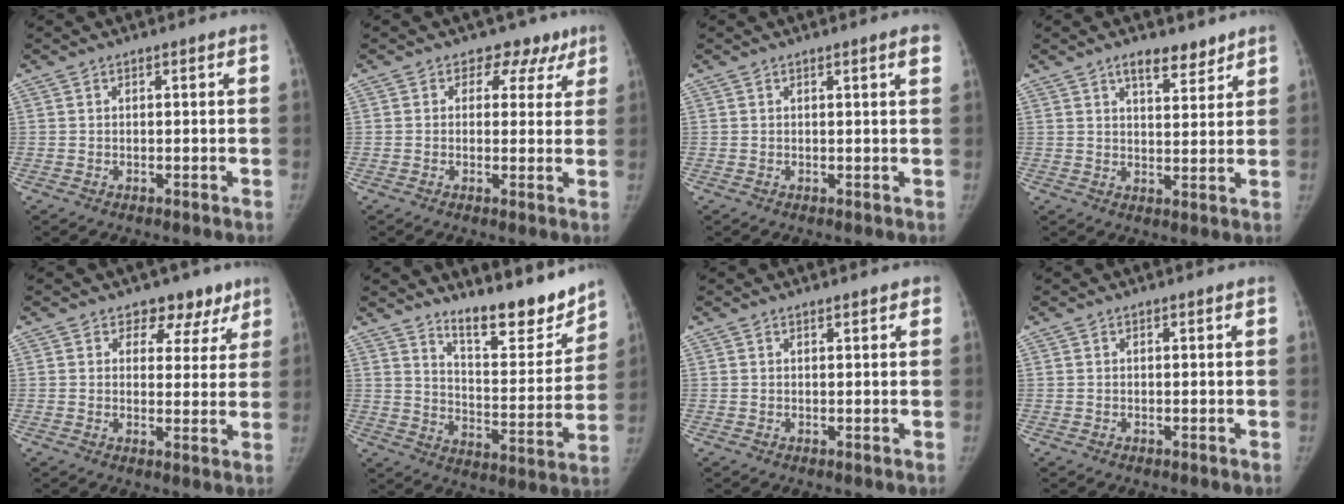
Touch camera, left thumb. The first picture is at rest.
{"total": 5.7, "force": [3.5, 4.4, 0.6], "torque": [0.034, -0.010, 0.030]}
{"total": 1.9, "force": [1.1, 0.0, 1.6], "torque": [-0.021, -0.002, 0.013]}
{"total": 5.9, "force": [4.3, 2.5, 3.1], "torque": [-0.024, -0.028, 0.069]}
{"total": 6.6, "force": [4.6, 4.6, 1.2], "torque": [0.031, -0.020, 0.049]}
{"total": 15.1, "force": [12.9, 3.8, 6.9], "torque": [-0.060, -0.106, 0.203]}
{"total": 1.0, "force": [0.8, 0.4, 0.5], "torque": [-0.003, 0.000, 0.008]}
{"total": 0.0}